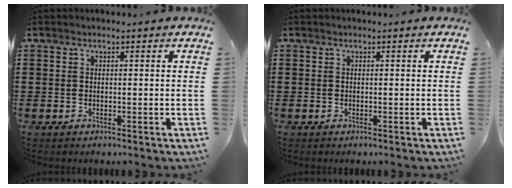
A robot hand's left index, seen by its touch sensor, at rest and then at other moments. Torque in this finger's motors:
{"motor_torque": [0.00, 0.00, -0.01, 0.00]}